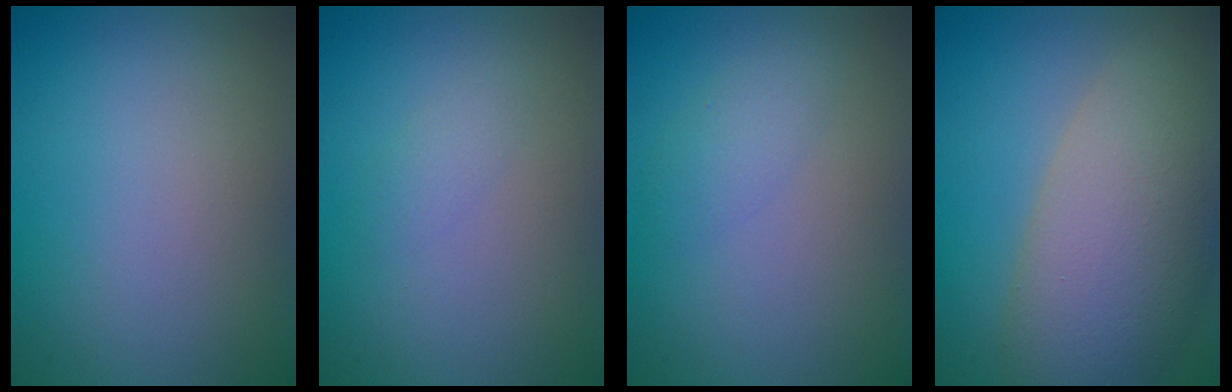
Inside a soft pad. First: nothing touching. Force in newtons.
{"total": 1.0, "press": 1.0, "slide": 0.0}
{"total": 0.7, "press": 0.7, "slide": 0.1}
{"total": 9.9, "press": 9.8, "slide": 1.0}